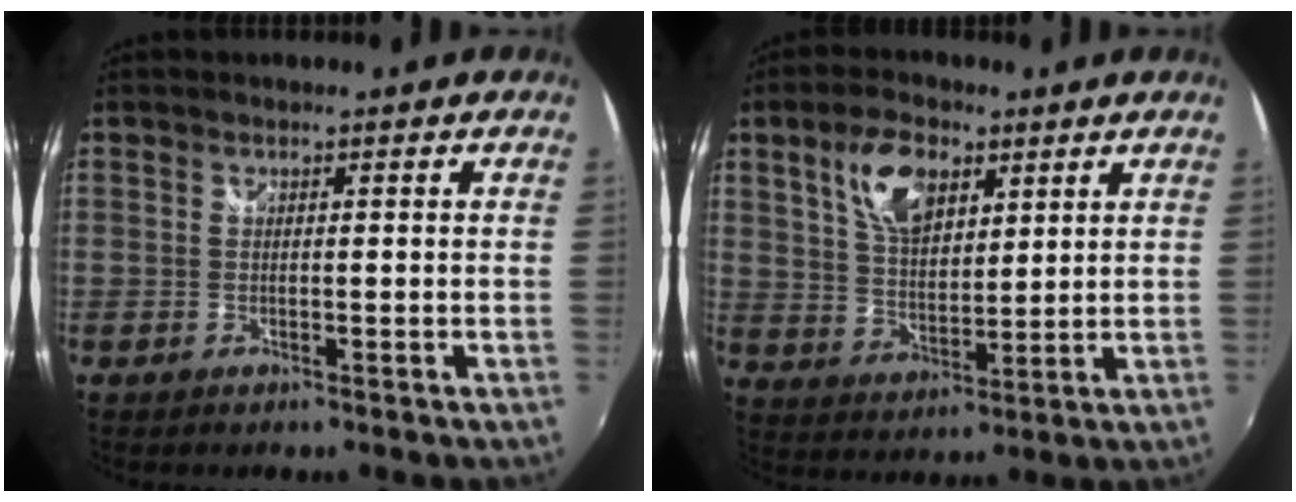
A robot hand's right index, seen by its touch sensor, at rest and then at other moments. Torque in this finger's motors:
{"motor_torque": [0.28, 0.44, 0.51, 0.12]}